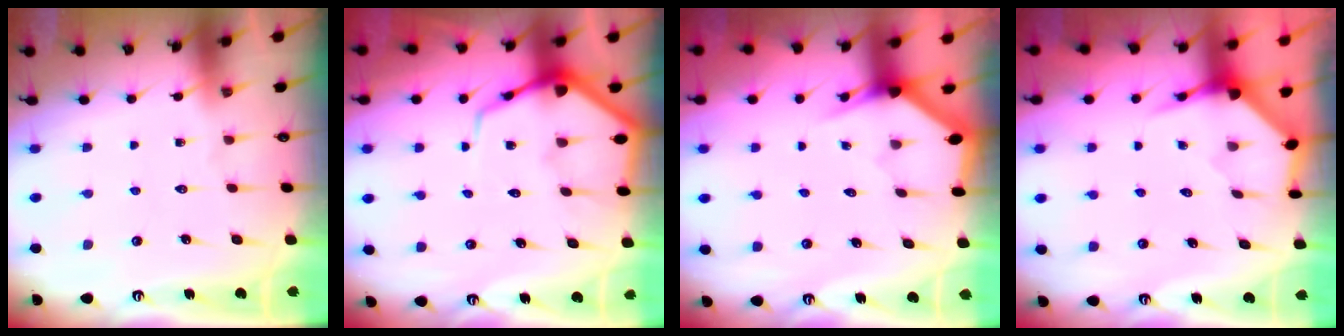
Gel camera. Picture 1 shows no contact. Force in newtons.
{"total": 7.5, "press": 7.5, "slide": 0.7}
{"total": 3.0, "press": 3.0, "slide": 0.1}
{"total": 4.0, "press": 4.0, "slide": 0.5}